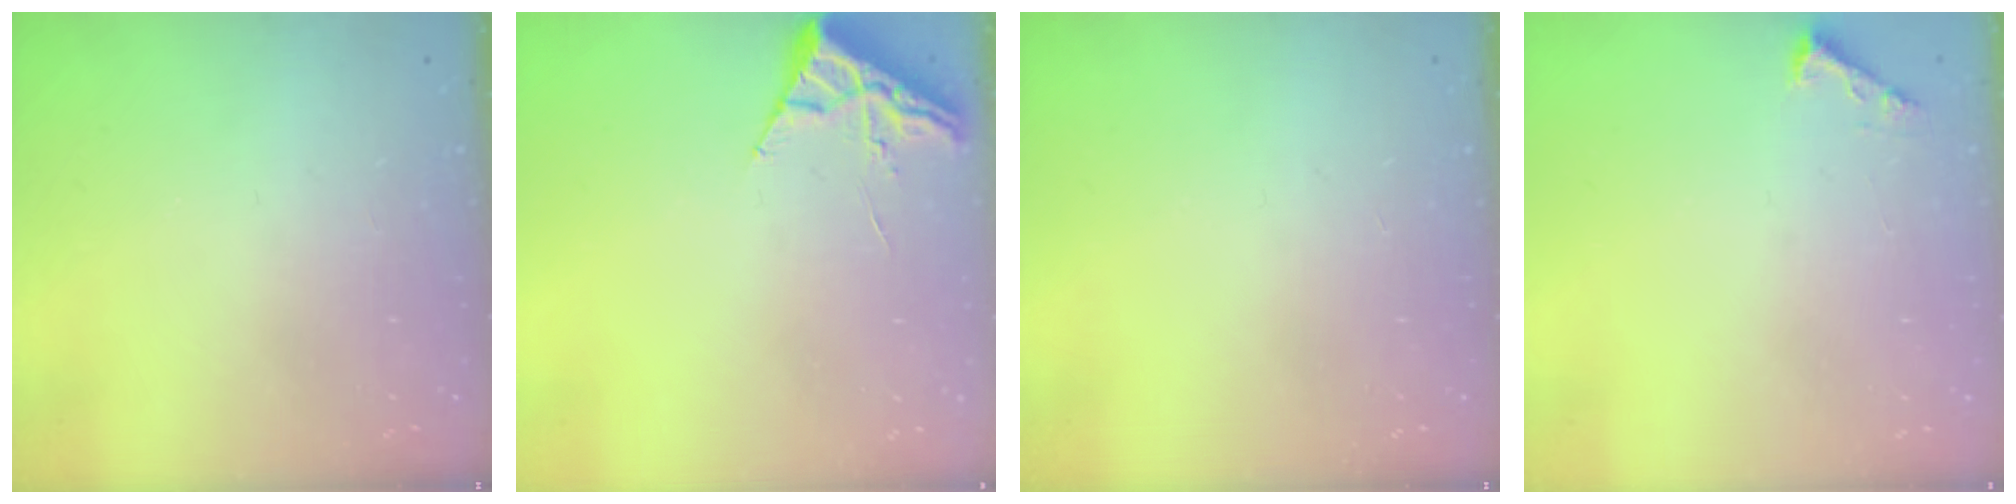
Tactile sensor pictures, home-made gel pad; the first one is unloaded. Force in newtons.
{"total": 3.9, "press": 3.9, "slide": 0.5}
{"total": 0.0}
{"total": 2.3, "press": 2.3, "slide": 0.3}